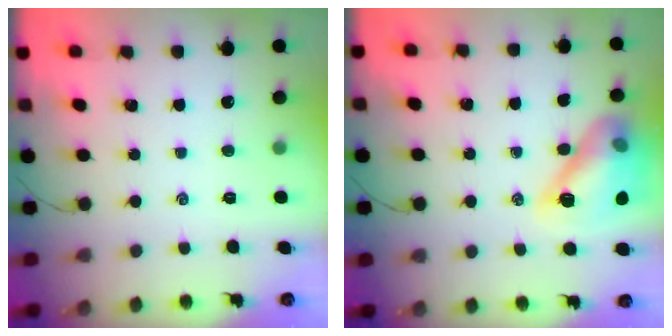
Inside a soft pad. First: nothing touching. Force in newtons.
{"total": 15.4, "press": 15.2, "slide": 2.3}